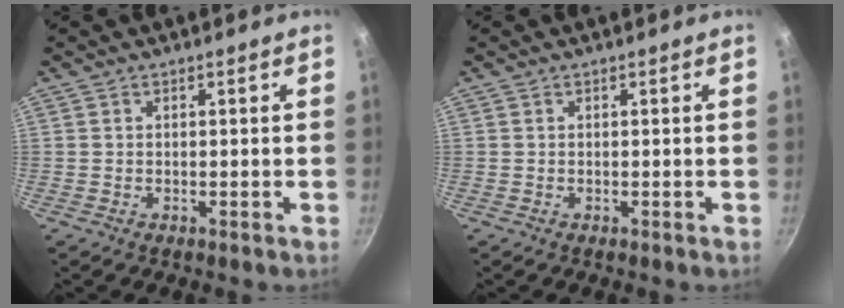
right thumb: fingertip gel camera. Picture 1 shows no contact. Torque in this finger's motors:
{"motor_torque": [-0.18, 0.15, 0.00, 0.00, 0.00]}